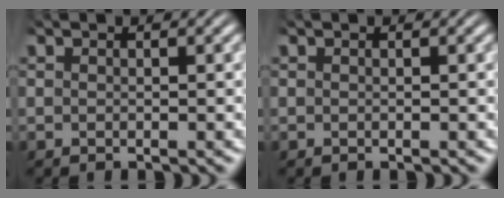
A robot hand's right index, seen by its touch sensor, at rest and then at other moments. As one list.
[{"total": 0.0}]